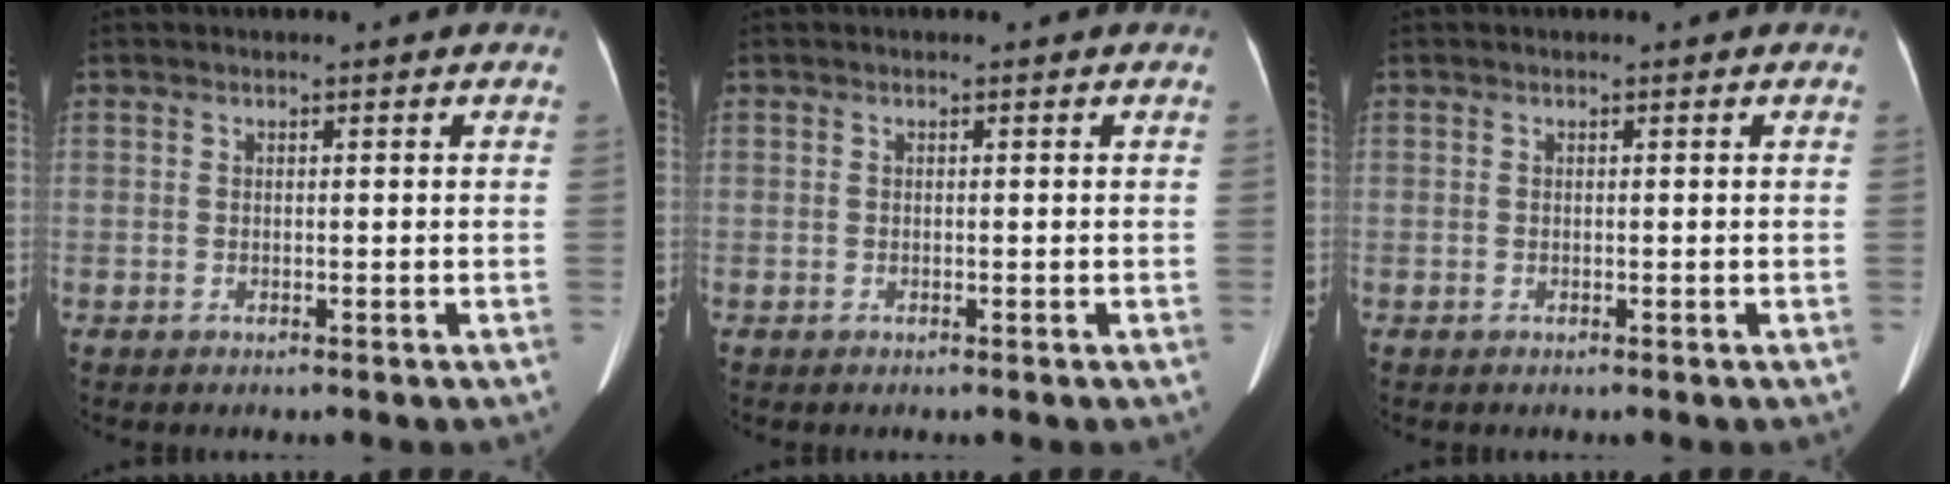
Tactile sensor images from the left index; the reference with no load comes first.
{"total": 0.0}
{"total": 0.0}